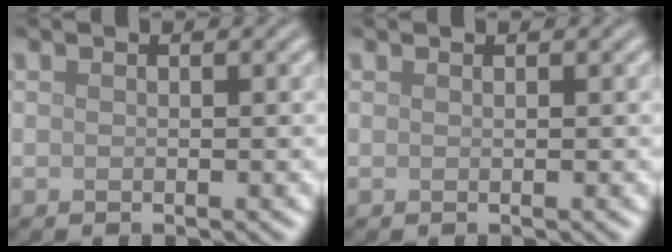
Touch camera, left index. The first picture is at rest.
{"total": 0.0}